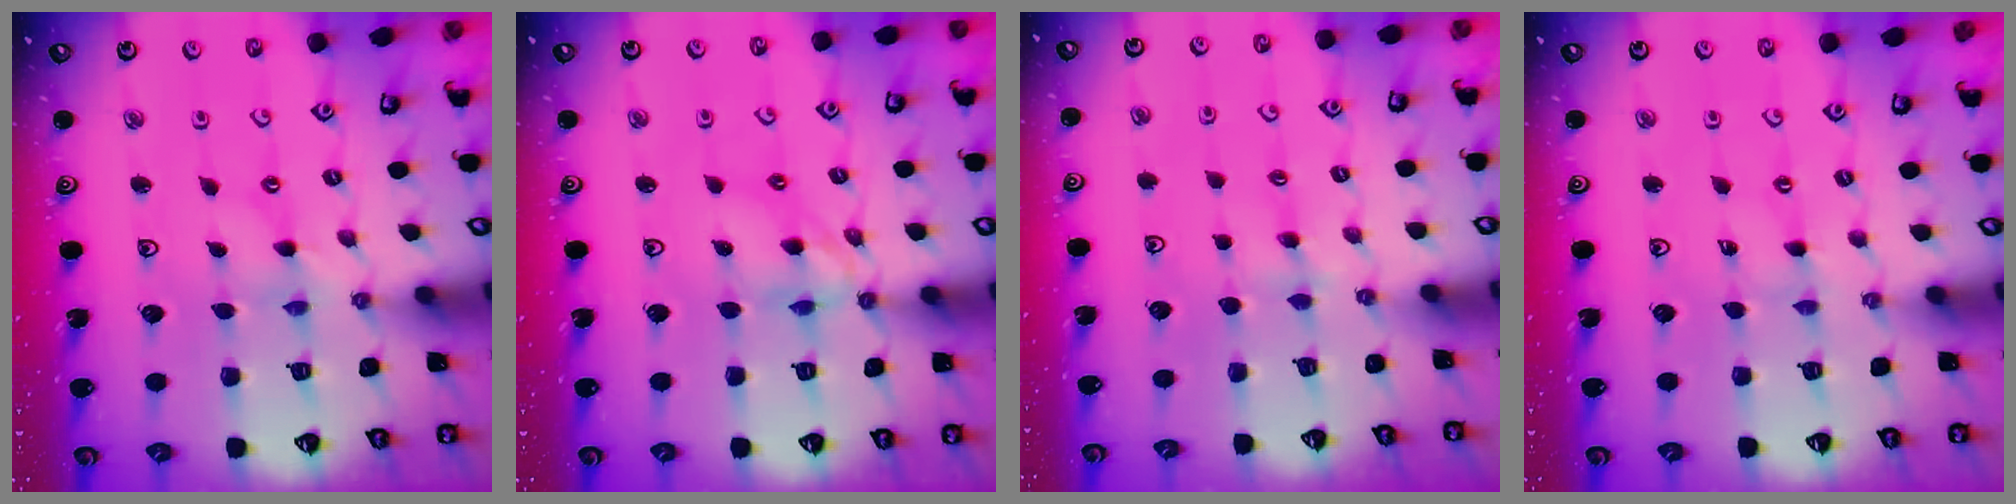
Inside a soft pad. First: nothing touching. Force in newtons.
{"total": 8.3, "press": 8.2, "slide": 0.9}
{"total": 3.3, "press": 3.3, "slide": 0.5}
{"total": 0.0}